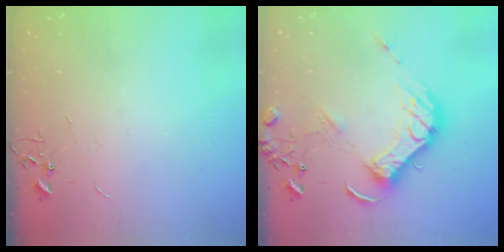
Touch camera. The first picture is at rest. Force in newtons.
{"total": 16.3, "press": 16.2, "slide": 2.0}